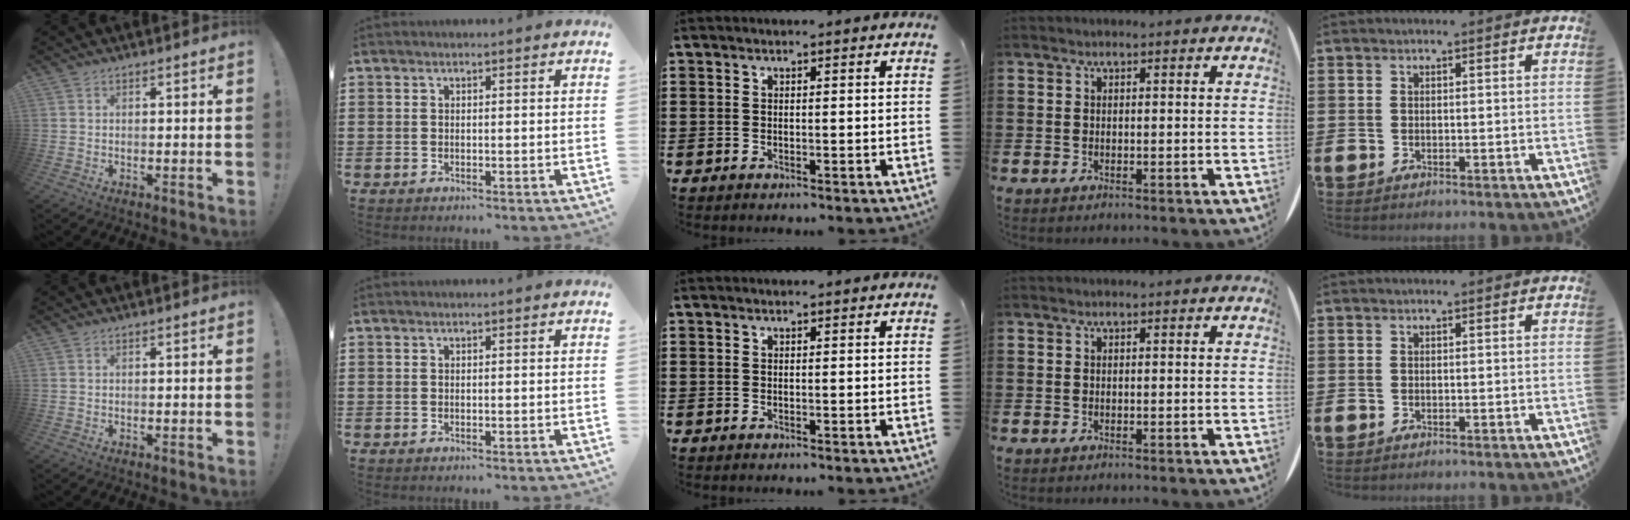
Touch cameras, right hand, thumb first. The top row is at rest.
{}